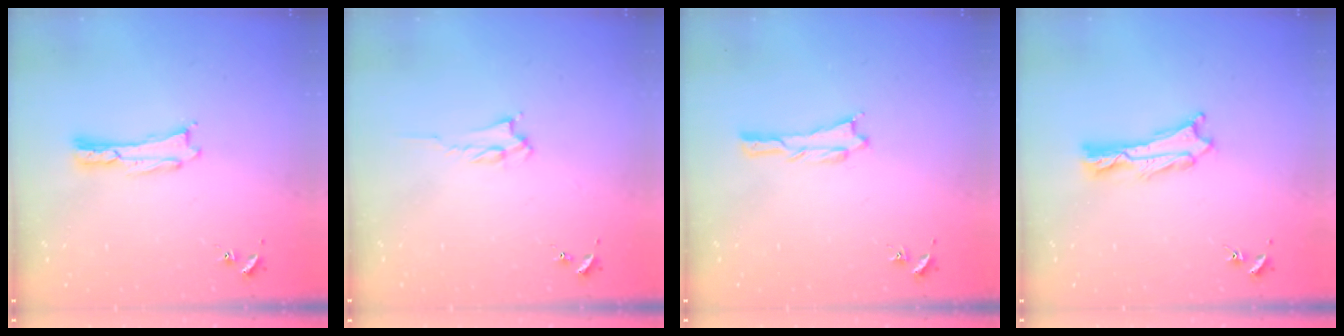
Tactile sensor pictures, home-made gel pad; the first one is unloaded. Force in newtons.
{"total": 2.0, "press": 1.9, "slide": 0.3}
{"total": 0.6, "press": 0.6, "slide": 0.1}
{"total": 1.1, "press": 1.1, "slide": 0.2}